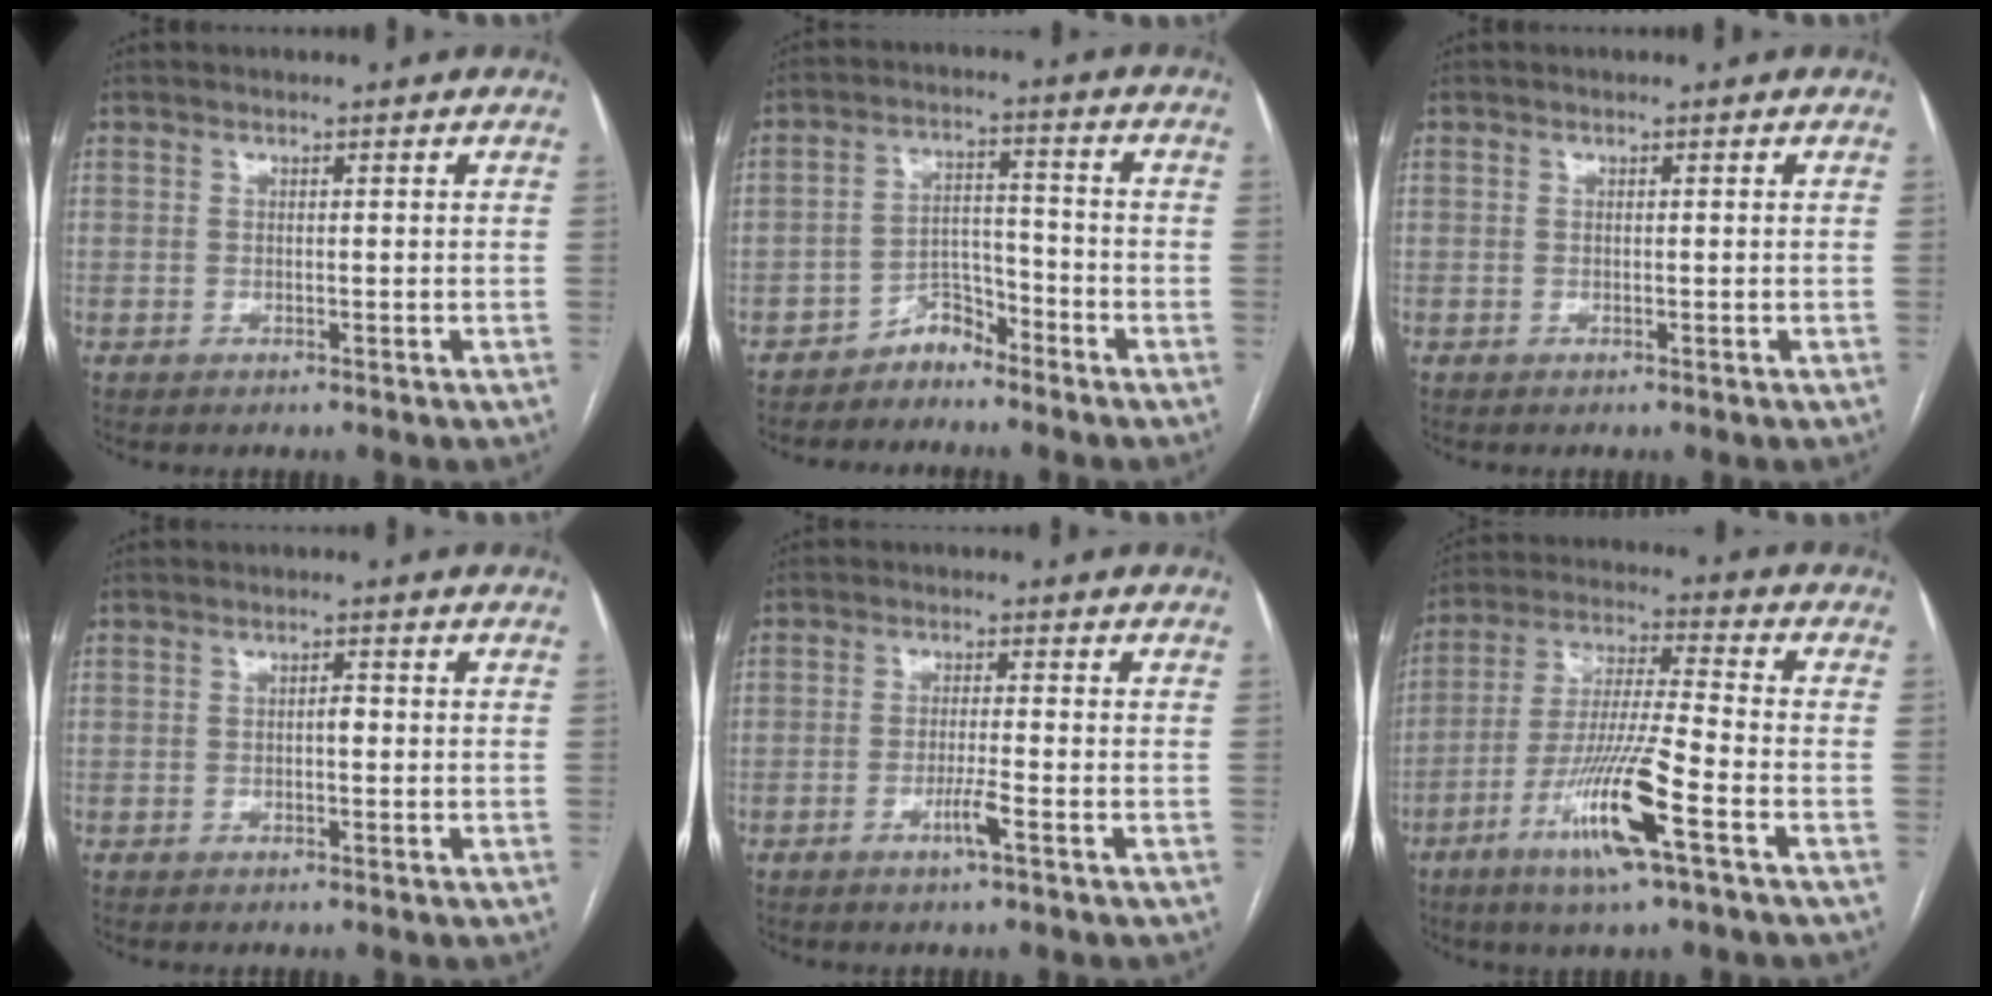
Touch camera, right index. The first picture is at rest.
{"total": 4.4, "force": [-3.8, 2.0, 0.7], "torque": [0.001, 0.012, -0.068]}
{"total": 0.0}
{"total": 1.2, "force": [-0.2, 0.5, 1.1], "torque": [-0.014, 0.004, -0.005]}
{"total": 3.0, "force": [-1.6, -0.3, 2.6], "torque": [-0.050, -0.005, -0.031]}
{"total": 13.5, "force": [-6.4, 0.2, 11.9], "torque": [-0.238, -0.017, -0.120]}